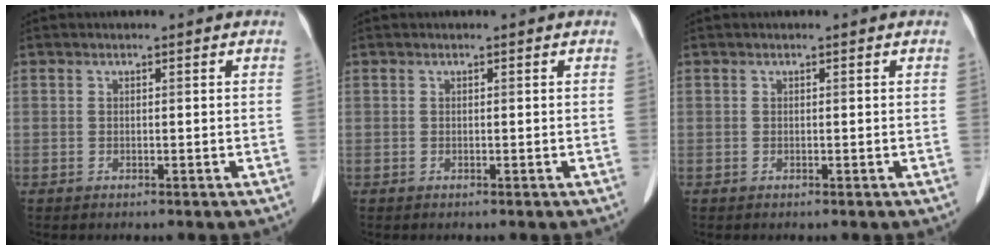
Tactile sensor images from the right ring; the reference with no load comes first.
{"total": 0.0}
{"total": 0.0}